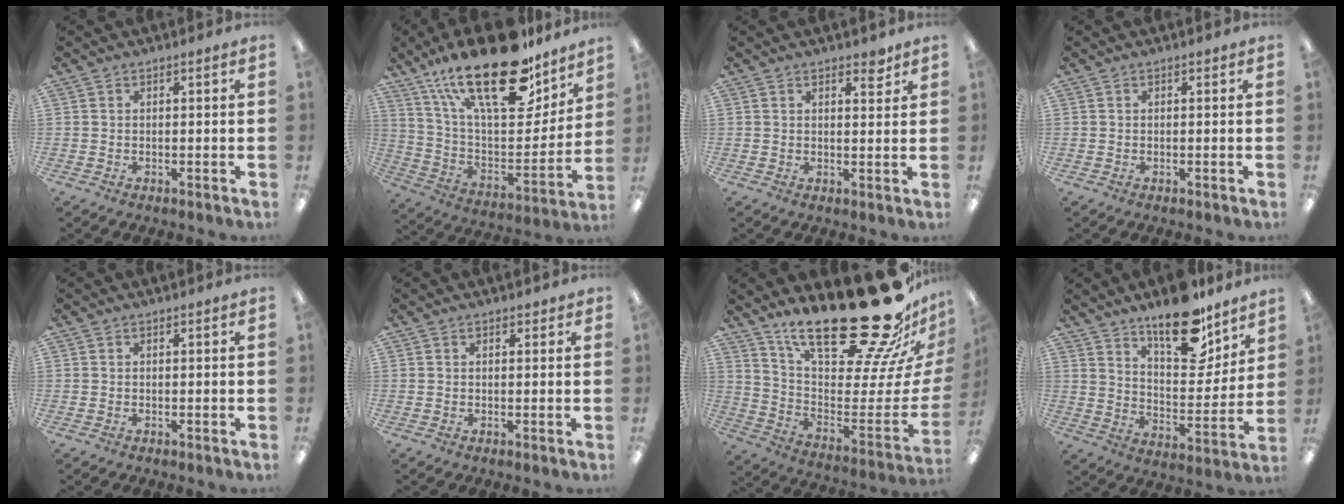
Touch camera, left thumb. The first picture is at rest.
{"total": 29.0, "force": [18.6, 11.9, 18.8], "torque": [-0.303, -0.110, 0.318]}
{"total": 3.1, "force": [2.3, 1.4, 1.6], "torque": [-0.010, -0.010, 0.036]}
{"total": 0.0}
{"total": 0.0}
{"total": 0.8, "force": [0.5, 0.6, 0.3], "torque": [0.001, -0.001, 0.008]}
{"total": 33.7, "force": [23.5, 11.4, 21.3], "torque": [-0.281, -0.184, 0.416]}
{"total": 17.2, "force": [13.3, 6.6, 8.7], "torque": [-0.124, -0.089, 0.228]}